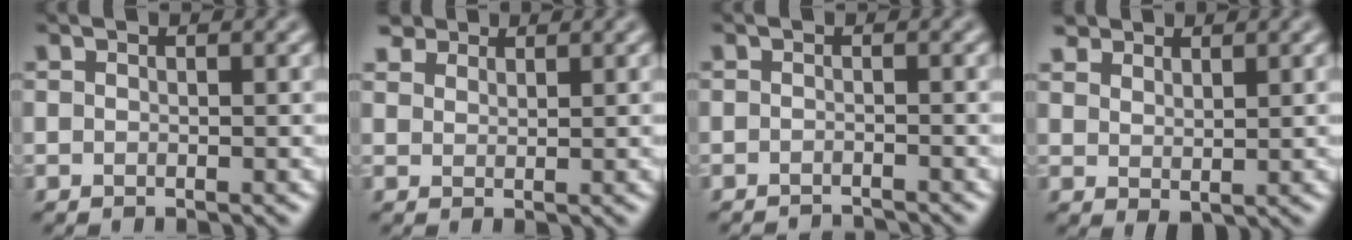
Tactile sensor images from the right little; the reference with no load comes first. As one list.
[{"total": 3.1, "force": [2.5, 1.5, 0.9], "torque": [-0.026, -0.004, 0.051]}, {"total": 2.1, "force": [-2.1, 0.2, 0.3], "torque": [0.003, -0.006, -0.032]}, {"total": 2.6, "force": [1.8, 1.6, 0.9], "torque": [-0.022, 0.000, 0.036]}]